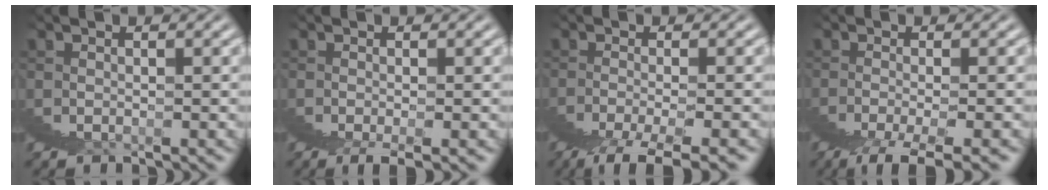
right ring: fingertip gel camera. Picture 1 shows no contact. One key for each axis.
{"total": 2.0, "fx": 1.4, "fy": -1.3, "fz": 0.6, "tx": 0.007, "ty": 0.027, "tz": 0.012}
{"total": 2.3, "fx": -0.4, "fy": -2.2, "fz": 0.4, "tx": -0.009, "ty": 0.016, "tz": -0.010}
{"total": 2.3, "fx": -0.1, "fy": -2.2, "fz": 0.4, "tx": -0.003, "ty": 0.018, "tz": -0.006}